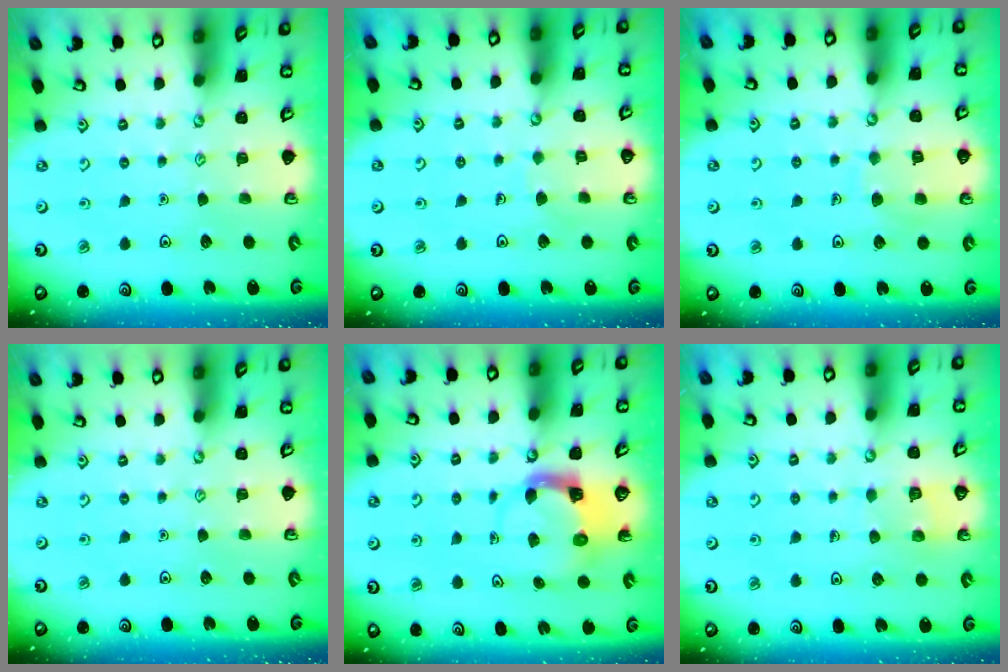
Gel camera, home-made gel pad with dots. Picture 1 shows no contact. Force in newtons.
{"total": 4.0, "press": 4.0, "slide": 0.3}
{"total": 6.7, "press": 6.6, "slide": 0.7}
{"total": 0.0}
{"total": 4.0, "press": 4.0, "slide": 0.5}
{"total": 4.1, "press": 4.1, "slide": 0.1}